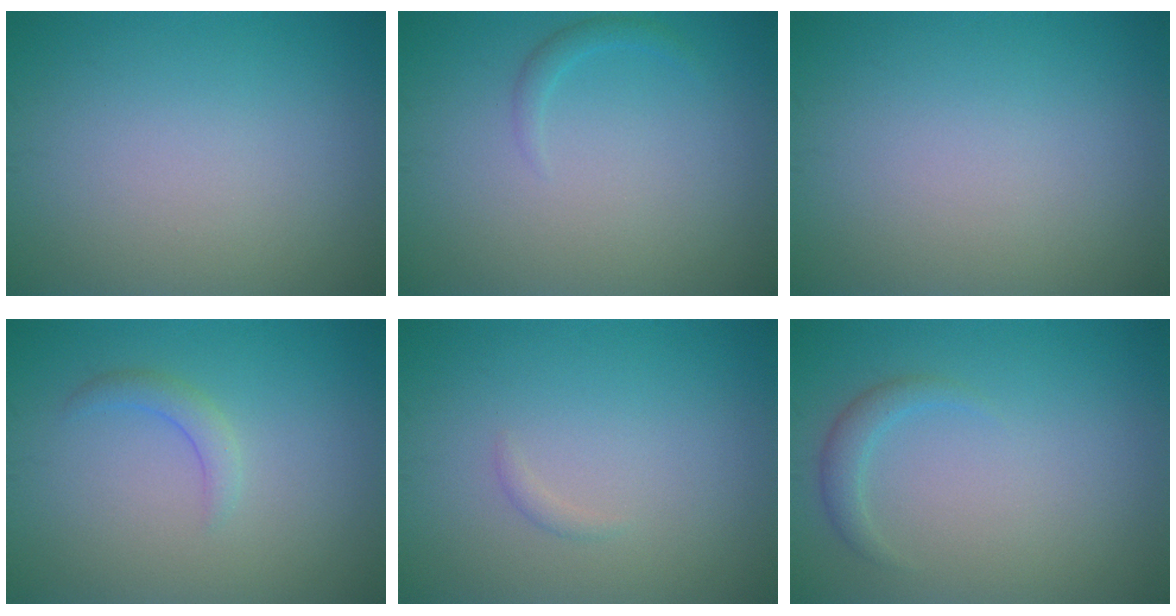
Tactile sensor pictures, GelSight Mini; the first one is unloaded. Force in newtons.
{"total": 1.0, "press": 1.0, "slide": 0.1}
{"total": 0.0}
{"total": 1.5, "press": 1.5, "slide": 0.2}
{"total": 0.6, "press": 0.6, "slide": 0.0}
{"total": 1.5, "press": 1.5, "slide": 0.1}